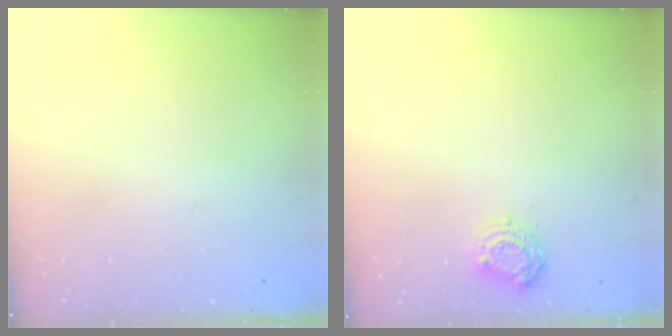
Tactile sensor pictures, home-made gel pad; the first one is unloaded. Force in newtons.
{"total": 6.8, "press": 6.7, "slide": 0.6}